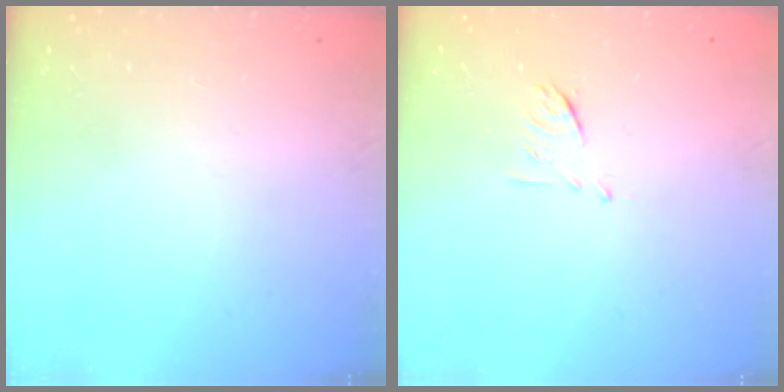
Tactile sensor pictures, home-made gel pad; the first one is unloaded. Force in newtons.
{"total": 6.1, "press": 6.0, "slide": 1.1}